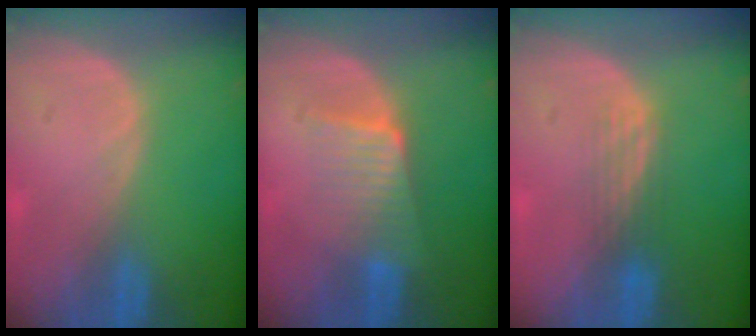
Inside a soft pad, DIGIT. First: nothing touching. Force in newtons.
{"total": 5.7, "press": 5.4, "slide": 1.9}
{"total": 2.8, "press": 2.5, "slide": 1.3}